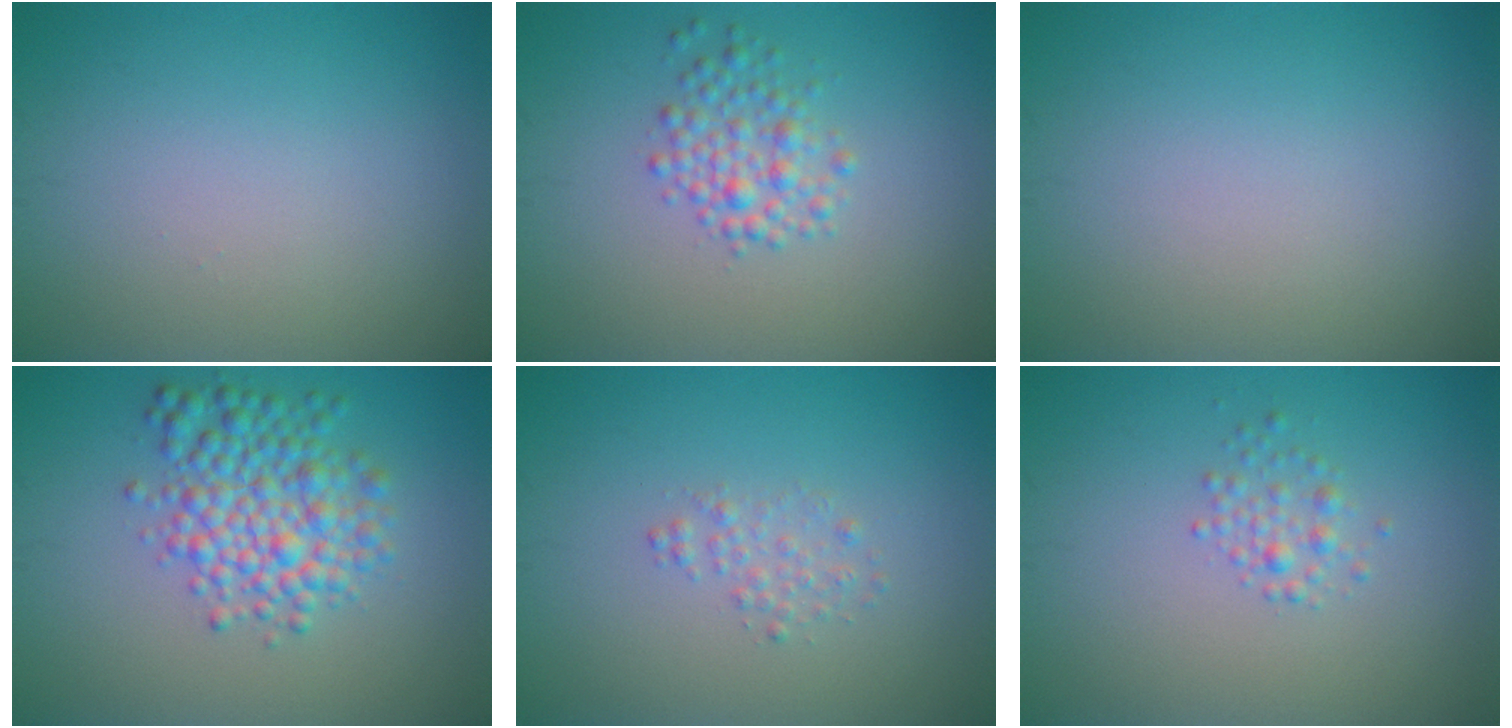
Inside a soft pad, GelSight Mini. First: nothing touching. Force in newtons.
{"total": 2.6, "press": 2.6, "slide": 0.0}
{"total": 0.0}
{"total": 5.4, "press": 5.4, "slide": 0.1}
{"total": 1.2, "press": 1.2, "slide": 0.0}
{"total": 1.4, "press": 1.4, "slide": 0.1}